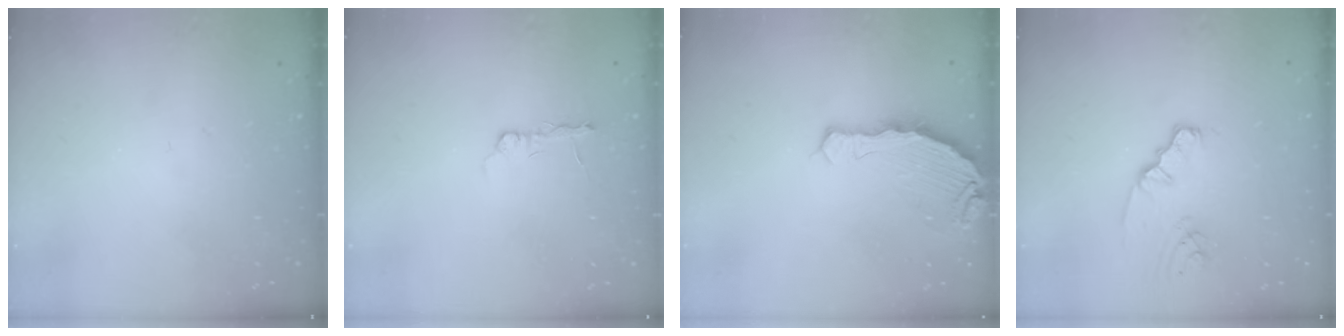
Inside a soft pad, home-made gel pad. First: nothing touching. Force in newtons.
{"total": 2.7, "press": 2.7, "slide": 0.4}
{"total": 8.0, "press": 6.5, "slide": 4.7}
{"total": 2.2, "press": 2.1, "slide": 0.5}